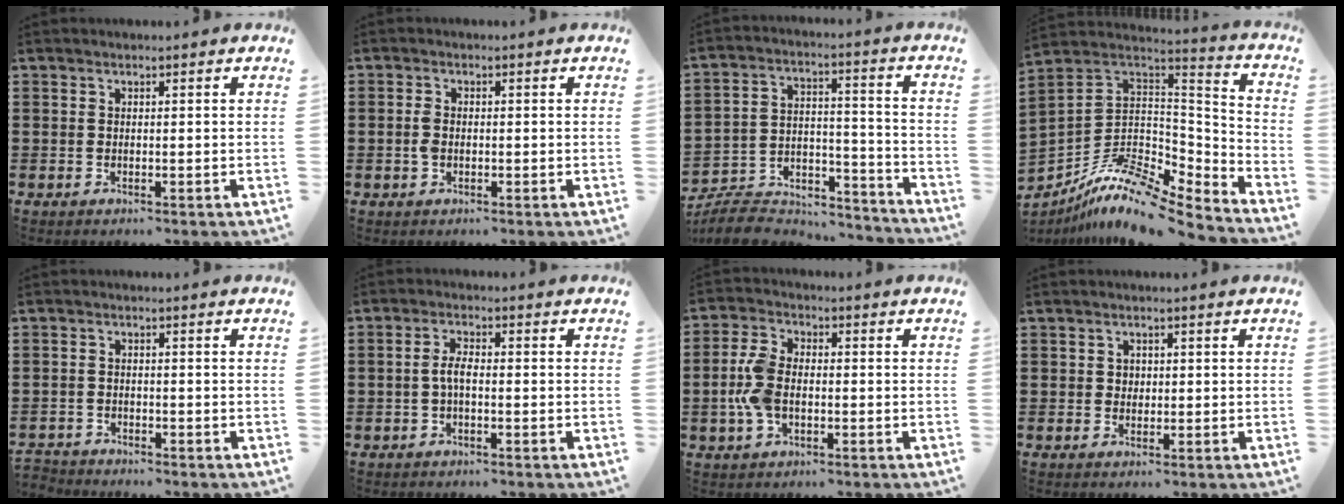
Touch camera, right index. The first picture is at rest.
{"total": 1.9, "force": [-0.3, 1.1, 1.5], "torque": [-0.045, -0.003, -0.011]}
{"total": 7.4, "force": [-6.8, 2.4, 1.8], "torque": [-0.040, 0.012, -0.134]}
{"total": 10.7, "force": [-8.0, 3.7, 6.0], "torque": [-0.128, 0.008, -0.161]}
{"total": 1.8, "force": [-1.8, 0.3, -0.3], "torque": [-0.002, 0.002, -0.041]}
{"total": 3.0, "force": [-0.7, 1.0, 2.7], "torque": [-0.064, -0.001, -0.018]}
{"total": 6.4, "force": [-1.0, 3.8, 5.0], "torque": [-0.133, -0.005, -0.028]}
{"total": 1.3, "force": [0.3, 1.2, 0.4], "torque": [-0.011, 0.007, 0.006]}